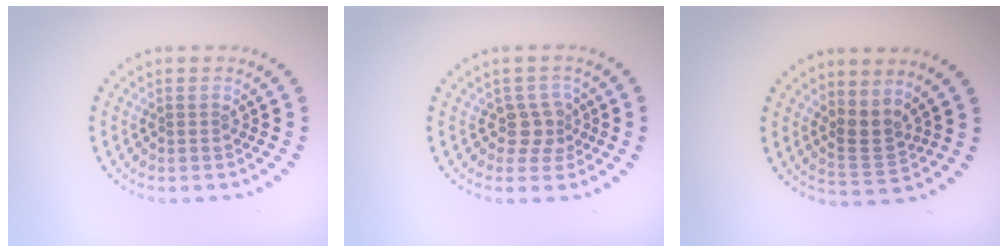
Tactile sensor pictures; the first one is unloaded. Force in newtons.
{"total": 2.4, "press": 1.7, "slide": 1.6}
{"total": 2.6, "press": 2.2, "slide": 1.5}